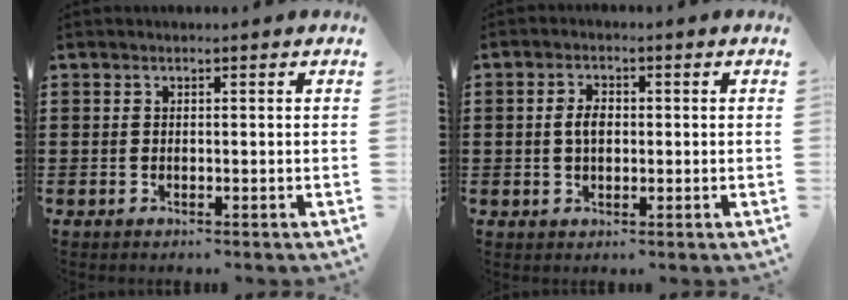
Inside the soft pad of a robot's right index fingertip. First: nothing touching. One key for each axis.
{"total": 3.2, "fx": 0.1, "fy": 1.9, "fz": 2.6, "tx": -0.053, "ty": 0.009, "tz": 0.000}